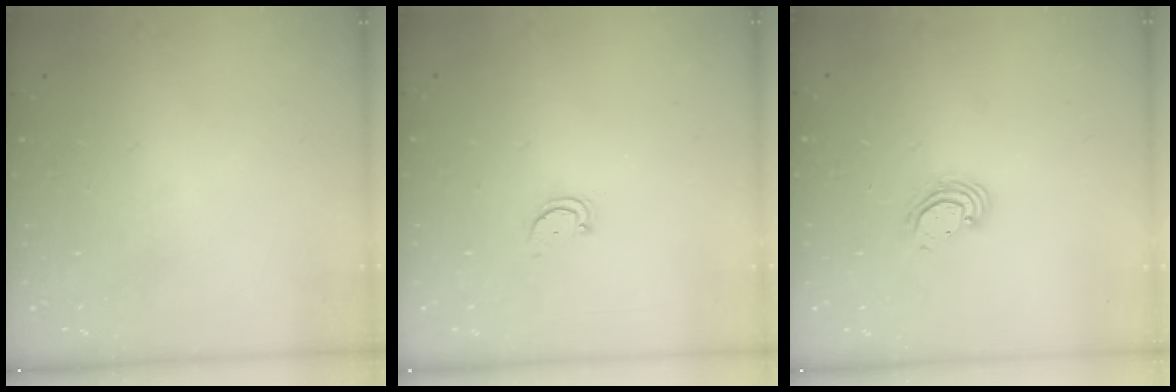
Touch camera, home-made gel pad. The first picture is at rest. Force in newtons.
{"total": 2.5, "press": 2.4, "slide": 0.5}
{"total": 3.5, "press": 3.5, "slide": 0.3}